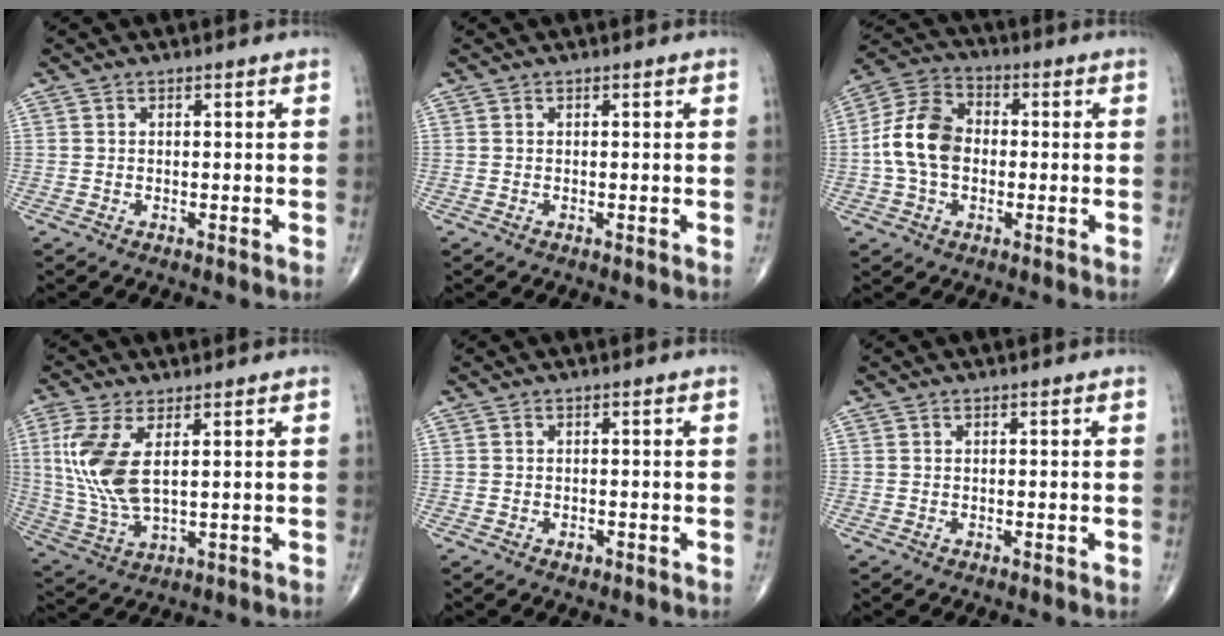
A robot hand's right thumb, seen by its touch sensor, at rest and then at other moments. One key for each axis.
{"total": 0.0}
{"total": 11.8, "fx": -0.6, "fy": 8.2, "fz": 8.4, "tx": -0.153, "ty": 0.030, "tz": -0.022}
{"total": 11.8, "fx": 2.8, "fy": 5.1, "fz": 10.2, "tx": -0.240, "ty": -0.012, "tz": 0.068}
{"total": 0.9, "fx": -0.5, "fy": 0.6, "fz": 0.5, "tx": -0.003, "ty": 0.001, "tz": -0.008}
{"total": 0.0}